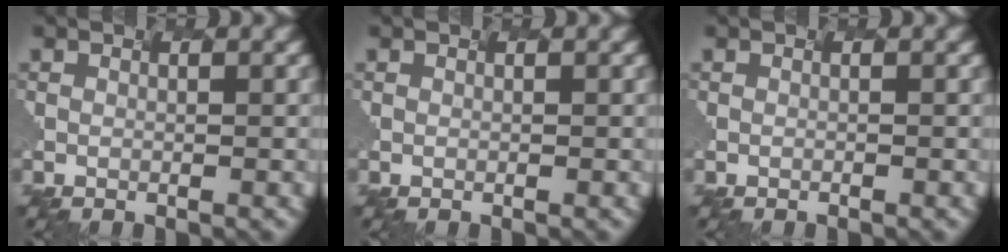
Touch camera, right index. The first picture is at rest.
{"total": 0.0}
{"total": 0.0}